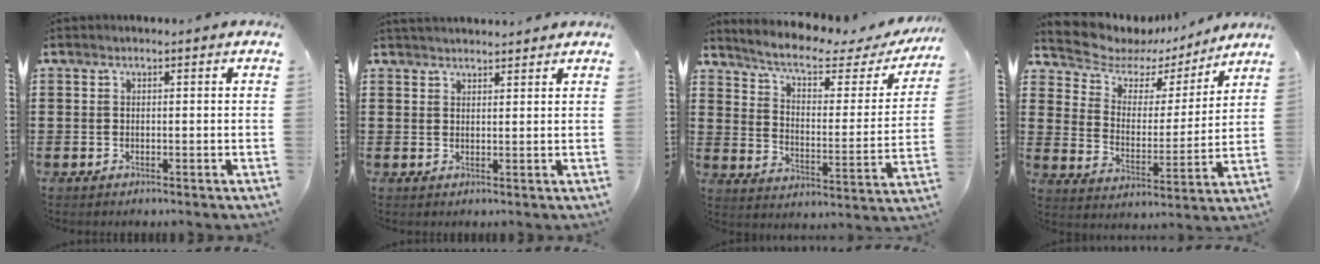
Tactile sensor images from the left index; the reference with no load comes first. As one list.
[{"total": 1.9, "force": [1.8, 0.3, -0.1], "torque": [-0.004, 0.001, 0.037]}, {"total": 5.8, "force": [4.3, 1.3, 3.7], "torque": [-0.092, -0.025, 0.067]}, {"total": 6.0, "force": [4.9, 3.4, 1.0], "torque": [-0.057, -0.029, 0.083]}]